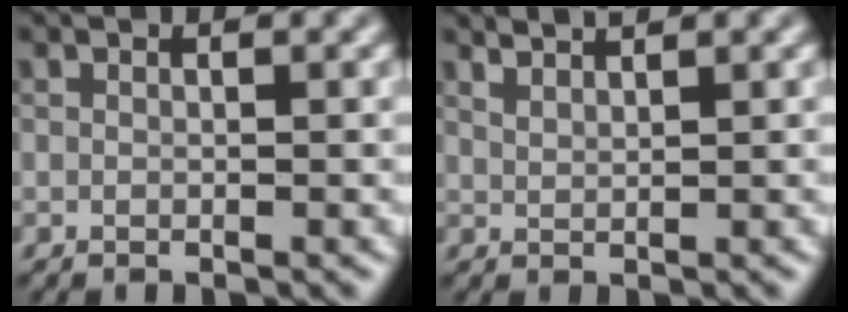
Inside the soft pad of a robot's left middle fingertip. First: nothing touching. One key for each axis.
{"total": 2.2, "fx": 2.0, "fy": 0.5, "fz": 0.8, "tx": 0.000, "ty": 0.003, "tz": 0.021}